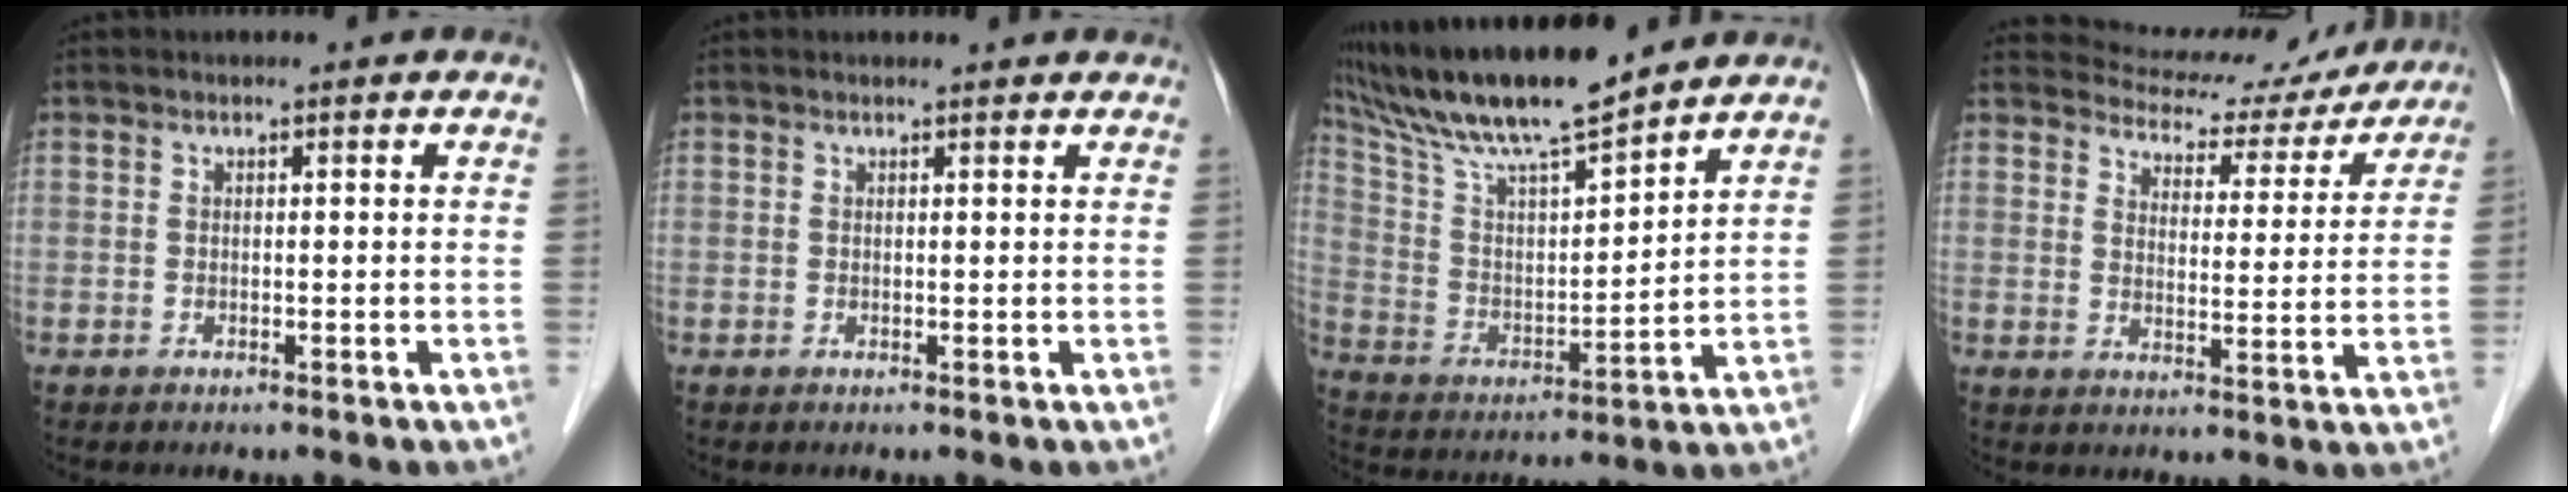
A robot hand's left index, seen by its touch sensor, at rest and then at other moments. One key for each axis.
{"total": 2.2, "fx": 2.2, "fy": 0.3, "fz": 0.5, "tx": -0.012, "ty": 0.004, "tz": 0.018}
{"total": 16.1, "fx": 13.8, "fy": 0.8, "fz": 8.3, "tx": -0.159, "ty": 0.007, "tz": 0.252}
{"total": 12.8, "fx": 12.2, "fy": 3.8, "fz": 1.1, "tx": -0.002, "ty": -0.006, "tz": 0.143}